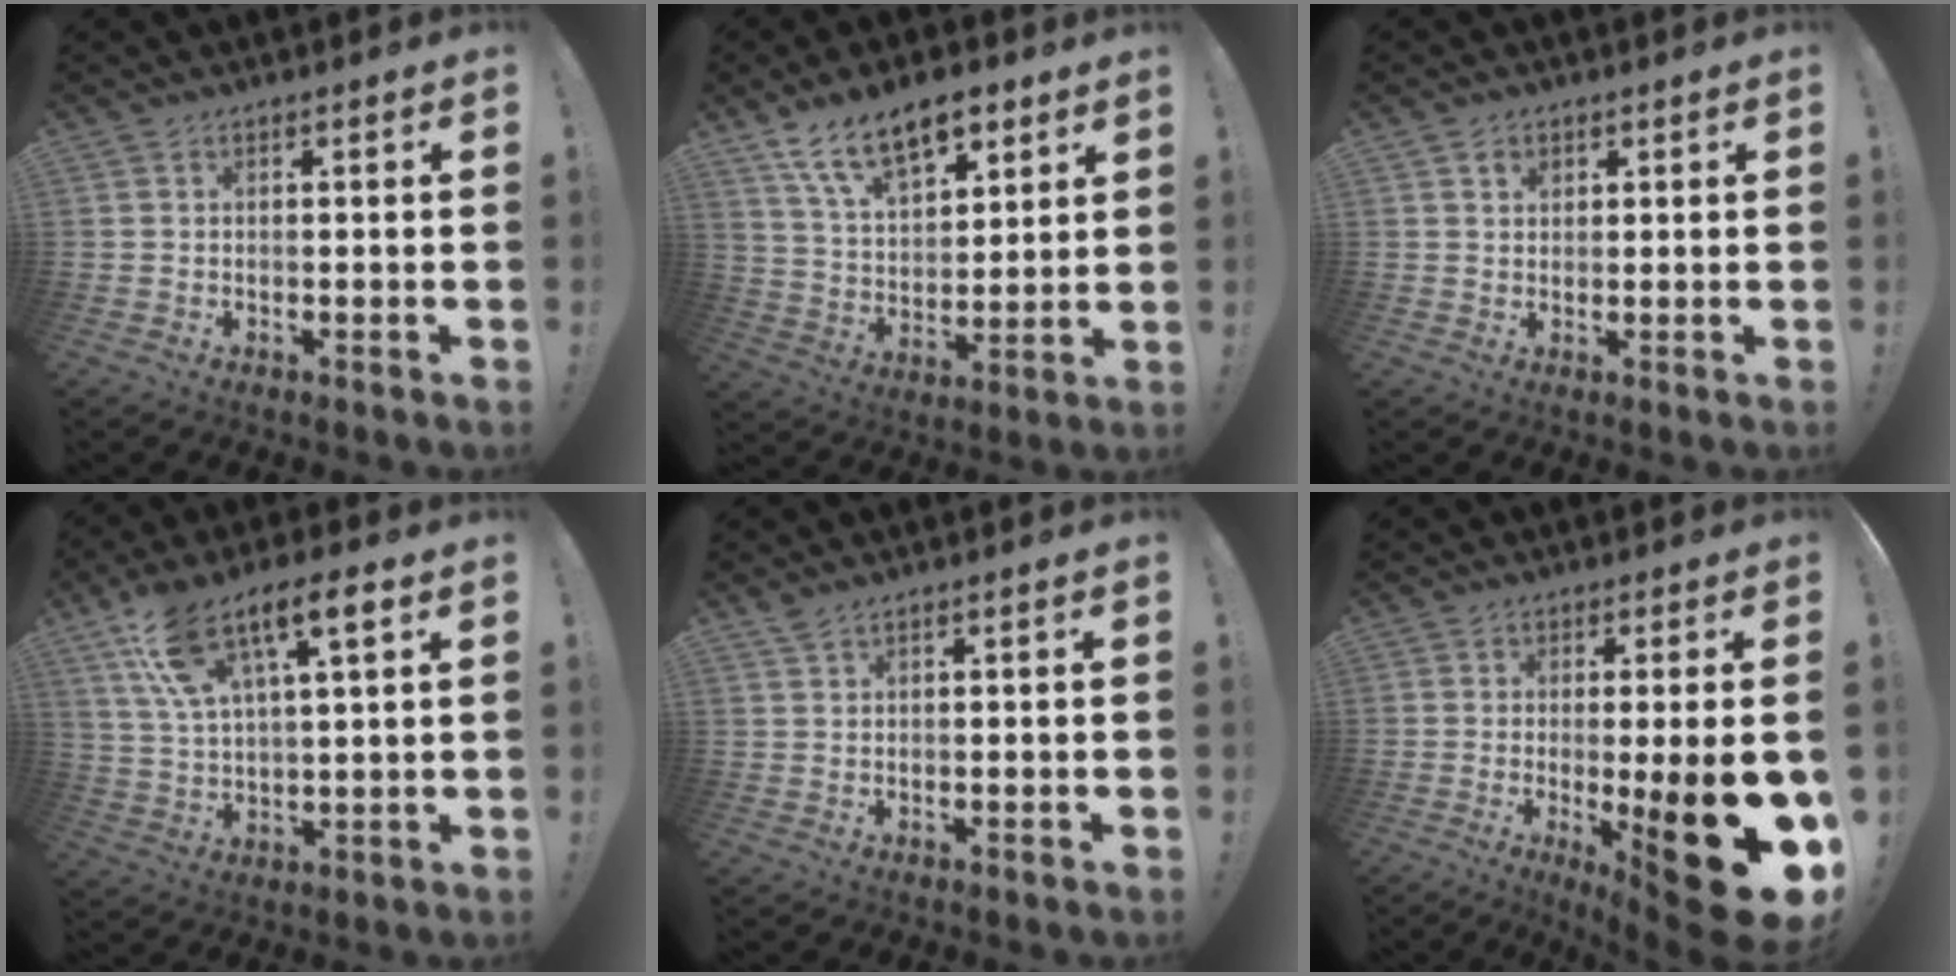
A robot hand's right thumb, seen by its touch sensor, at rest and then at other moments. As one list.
[{"total": 15.8, "force": [9.6, 8.1, 9.6], "torque": [-0.159, -0.045, 0.176]}, {"total": 1.9, "force": [1.0, 1.6, 0.6], "torque": [-0.005, -0.002, 0.016]}, {"total": 13.6, "force": [7.6, 4.9, 10.2], "torque": [-0.181, -0.017, 0.133]}, {"total": 1.7, "force": [1.5, 0.5, 0.6], "torque": [-0.015, 0.002, 0.028]}, {"total": 20.6, "force": [-4.6, 4.5, 19.6], "torque": [-0.242, 0.001, -0.046]}]